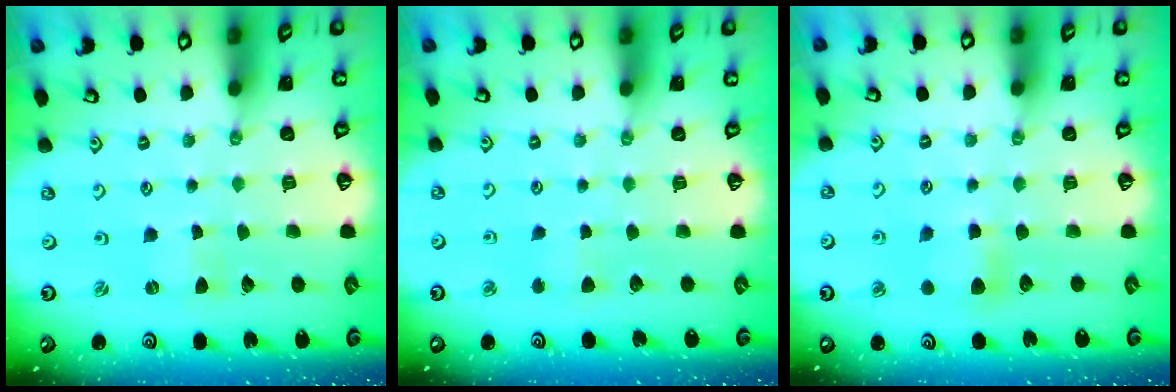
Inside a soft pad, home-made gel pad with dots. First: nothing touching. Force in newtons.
{"total": 2.8, "press": 2.7, "slide": 0.4}
{"total": 5.5, "press": 5.5, "slide": 0.5}